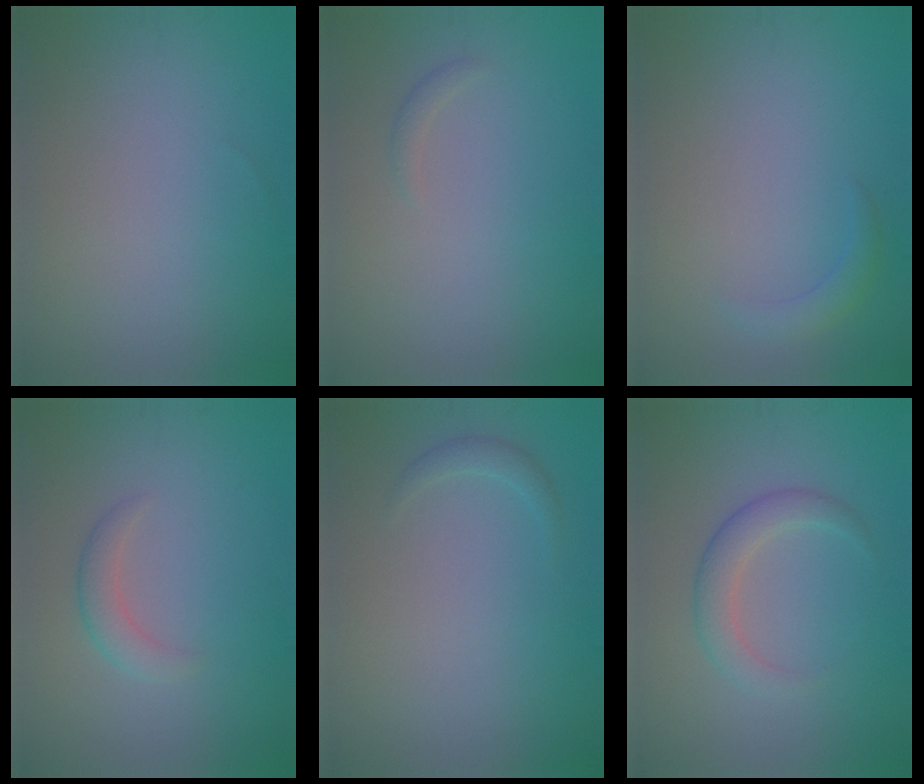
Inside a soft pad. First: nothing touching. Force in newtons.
{"total": 0.7, "press": 0.7, "slide": 0.0}
{"total": 1.4, "press": 1.4, "slide": 0.0}
{"total": 1.8, "press": 1.8, "slide": 0.2}
{"total": 0.9, "press": 0.9, "slide": 0.0}
{"total": 2.6, "press": 2.6, "slide": 0.1}